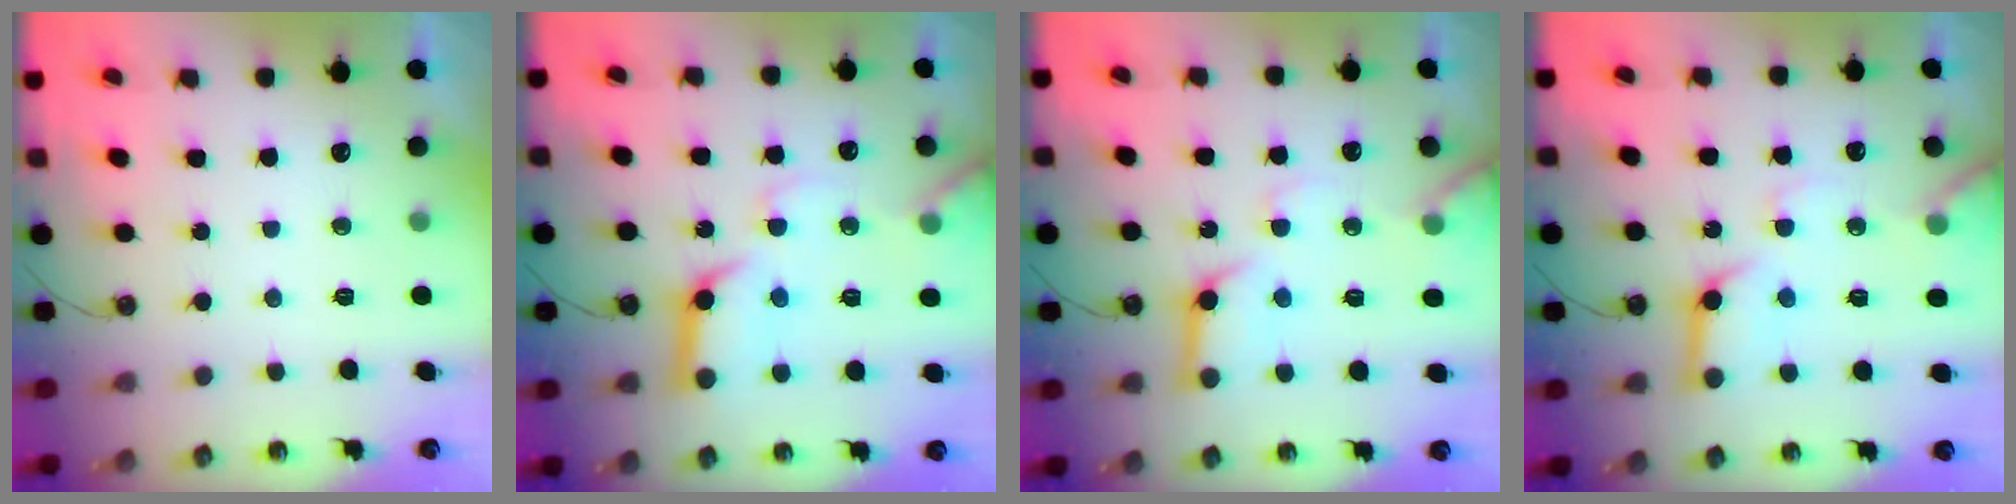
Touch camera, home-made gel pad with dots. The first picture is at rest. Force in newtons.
{"total": 16.1, "press": 16.0, "slide": 1.2}
{"total": 13.9, "press": 13.8, "slide": 1.6}
{"total": 13.9, "press": 13.8, "slide": 1.6}